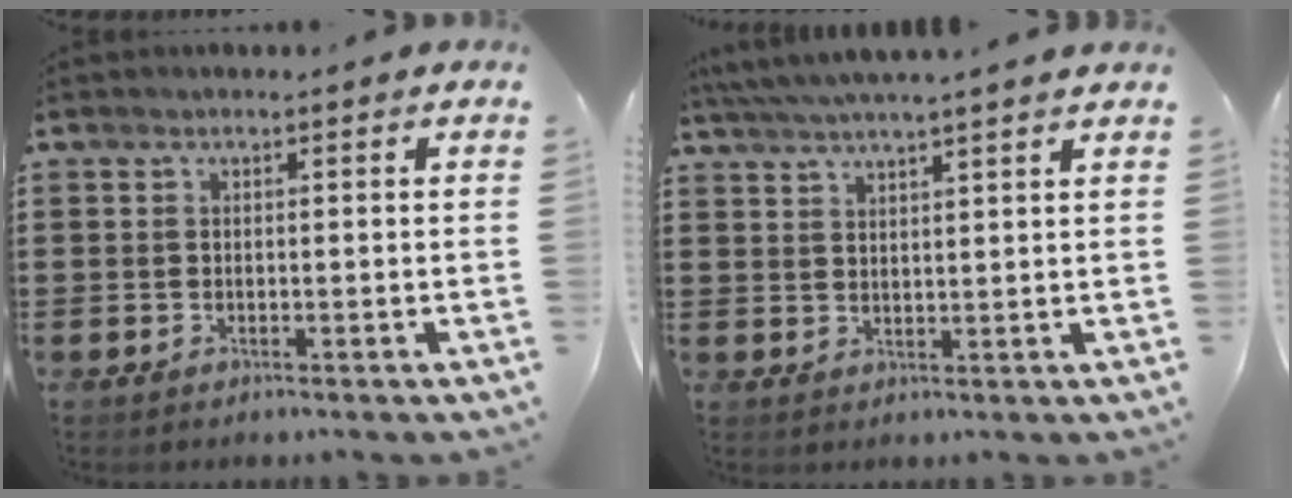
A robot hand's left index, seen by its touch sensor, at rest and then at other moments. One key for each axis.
{"total": 4.0, "fx": 3.7, "fy": -0.9, "fz": 1.2, "tx": -0.036, "ty": -0.011, "tz": 0.066}